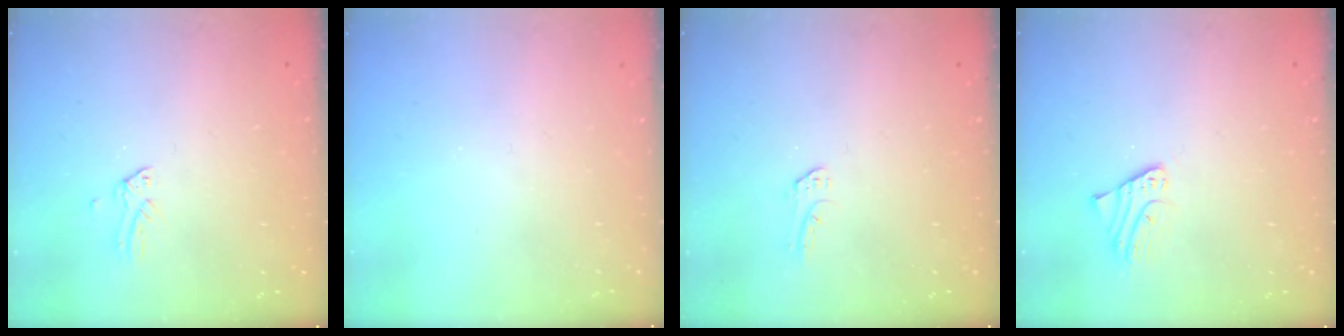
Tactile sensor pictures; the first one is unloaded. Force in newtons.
{"total": 0.0}
{"total": 3.8, "press": 3.8, "slide": 0.3}
{"total": 2.0, "press": 2.0, "slide": 0.1}